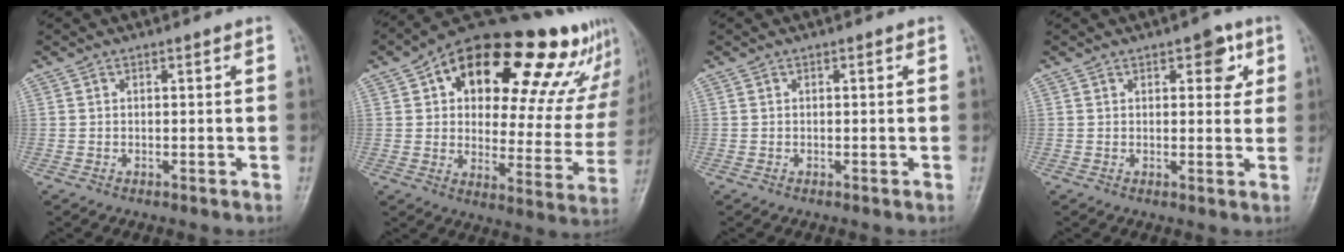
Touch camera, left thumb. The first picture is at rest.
{"total": 29.0, "force": [16.0, 13.6, 20.0], "torque": [-0.229, -0.012, 0.224]}
{"total": 0.0}
{"total": 5.1, "force": [2.2, 2.6, 3.7], "torque": [-0.021, -0.004, 0.020]}